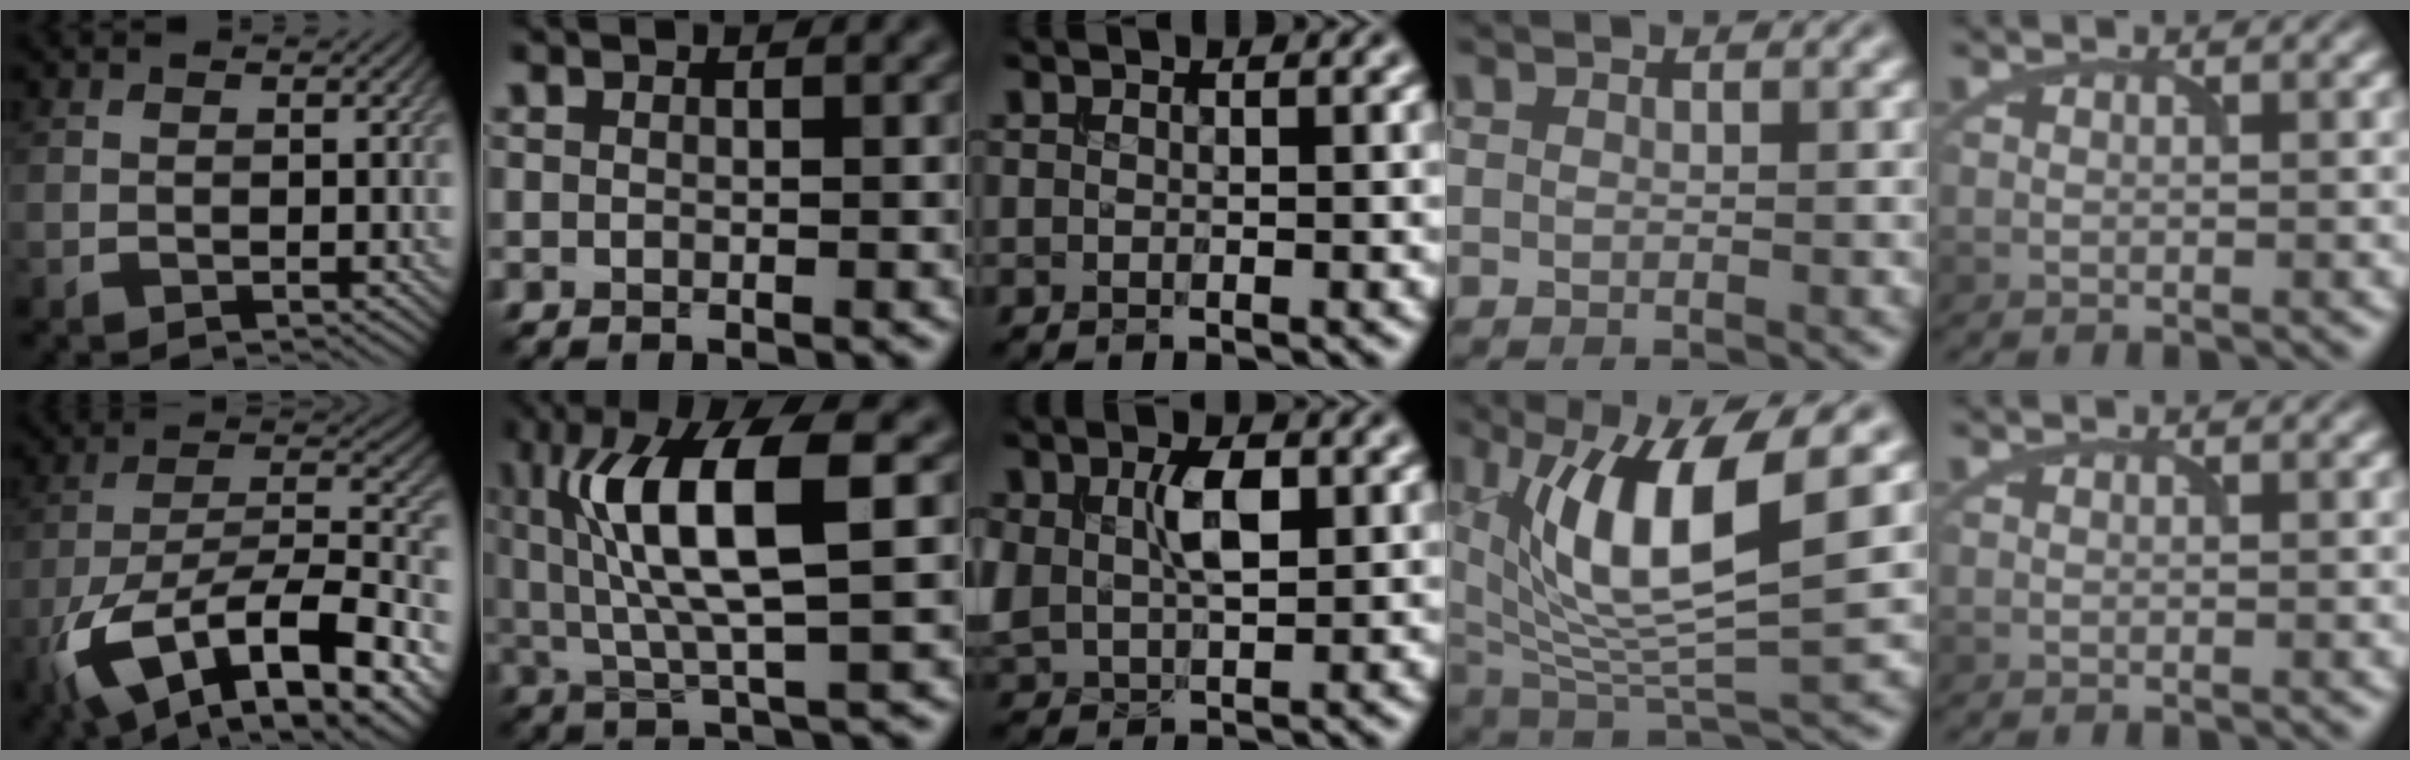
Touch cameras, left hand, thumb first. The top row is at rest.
{"thumb": {"total": 17.2, "force": [-8.5, 7.6, 12.9], "torque": [-0.248, -0.032, -0.136]}, "index": {"total": 9.5, "force": [2.2, 2.5, 8.9], "torque": [-0.165, 0.002, 0.043]}, "middle": {"total": 4.8, "force": [1.1, 2.9, 3.7], "torque": [-0.086, 0.001, 0.024]}, "ring": {"total": 10.5, "force": [3.6, 2.9, 9.4], "torque": [-0.172, -0.003, 0.072]}}